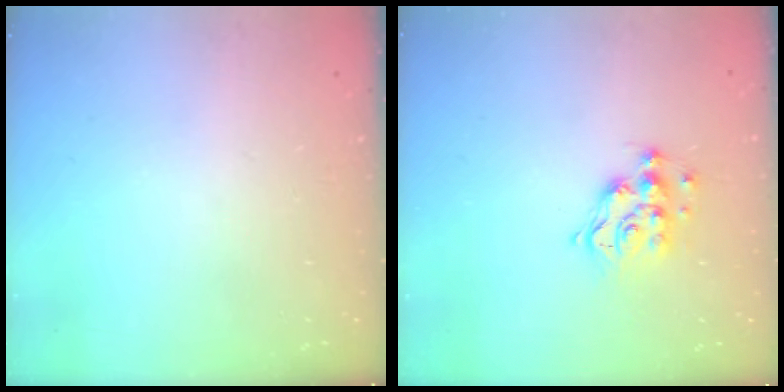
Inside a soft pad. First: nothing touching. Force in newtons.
{"total": 10.2, "press": 10.2, "slide": 0.8}